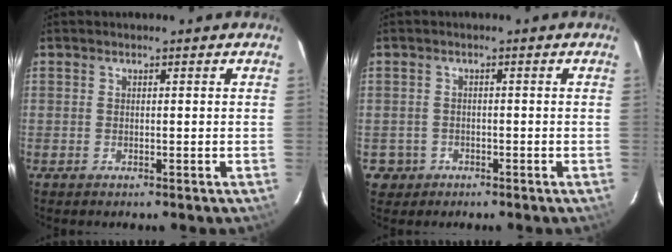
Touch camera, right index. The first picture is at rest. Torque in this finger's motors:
{"motor_torque": [-0.38, -0.03, -1.05, -0.21]}